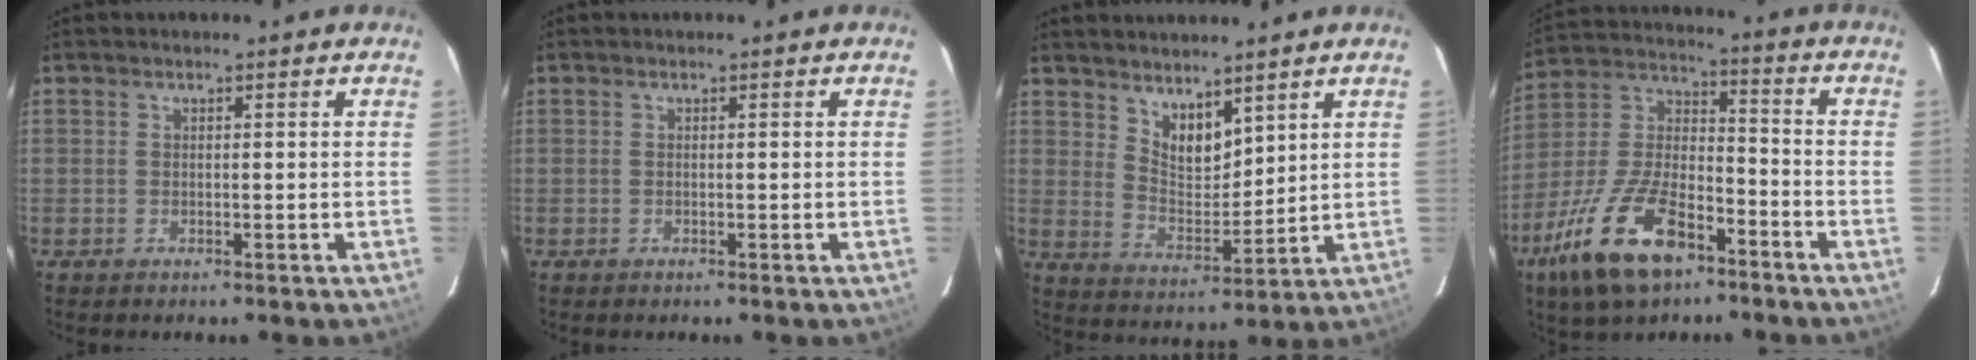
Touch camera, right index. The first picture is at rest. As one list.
[{"total": 0.0}, {"total": 7.5, "force": [5.6, 3.5, 3.6], "torque": [-0.051, -0.002, 0.110]}, {"total": 18.9, "force": [-11.0, 8.3, 12.9], "torque": [-0.274, -0.007, -0.200]}]